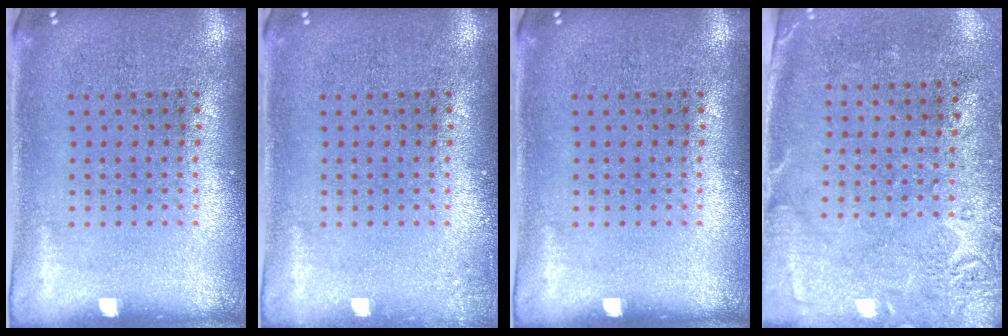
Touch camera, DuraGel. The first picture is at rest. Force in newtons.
{"total": 0.7, "press": 0.7, "slide": 0.2}
{"total": 0.0}
{"total": 2.7, "press": 2.2, "slide": 1.6}